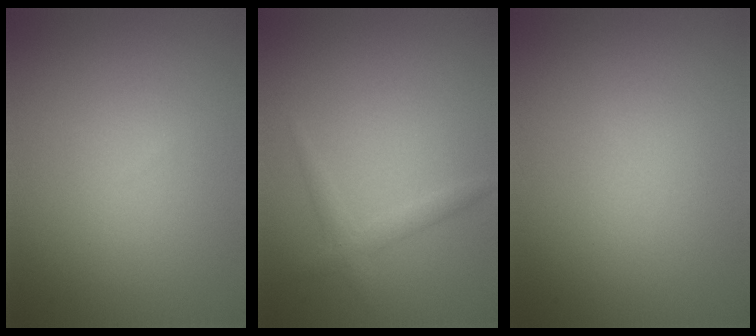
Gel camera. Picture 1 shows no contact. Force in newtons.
{"total": 1.6, "press": 1.6, "slide": 0.1}
{"total": 0.0}